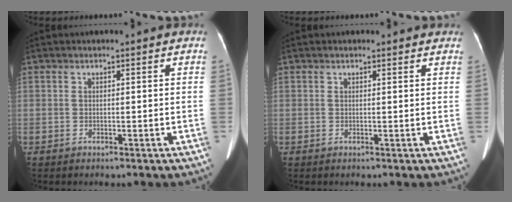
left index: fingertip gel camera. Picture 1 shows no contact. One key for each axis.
{"total": 1.4, "fx": 1.3, "fy": 0.5, "fz": 0.3, "tx": -0.007, "ty": 0.005, "tz": 0.011}